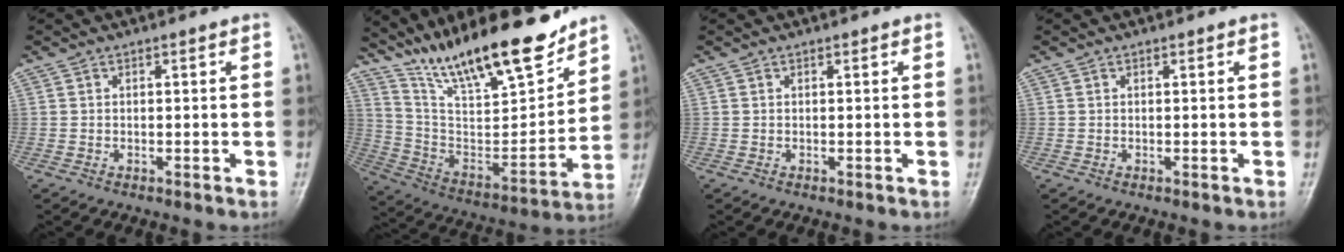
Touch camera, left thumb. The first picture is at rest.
{"total": 23.0, "force": [17.6, 6.1, 13.6], "torque": [-0.192, -0.086, 0.310]}
{"total": 0.0}
{"total": 0.0}